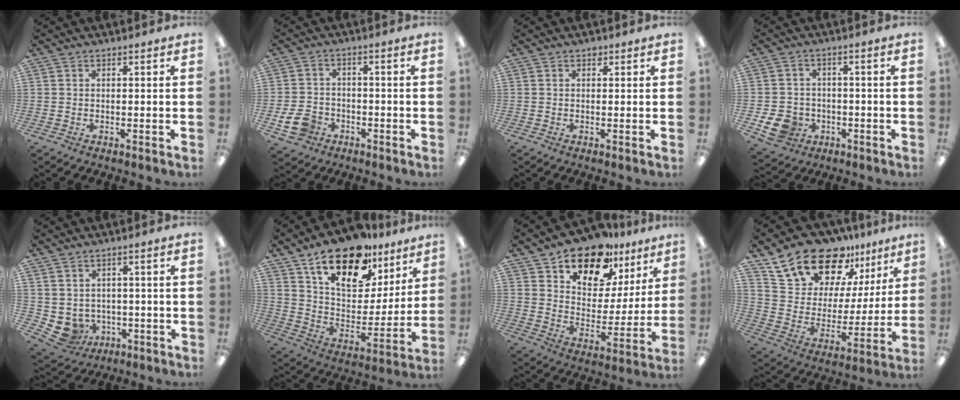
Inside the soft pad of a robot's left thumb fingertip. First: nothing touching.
{"total": 6.6, "force": [-3.5, 4.7, 3.1], "torque": [-0.071, 0.014, -0.064]}
{"total": 0.9, "force": [0.5, 0.6, 0.4], "torque": [0.001, -0.003, 0.008]}
{"total": 7.0, "force": [-3.0, 5.7, 2.5], "torque": [-0.059, 0.013, -0.055]}
{"total": 4.8, "force": [-0.8, 4.5, 1.5], "torque": [-0.054, -0.003, -0.009]}
{"total": 20.7, "force": [14.5, 9.9, 10.8], "torque": [-0.183, -0.090, 0.256]}
{"total": 16.1, "force": [12.8, 7.9, 5.5], "torque": [-0.093, -0.097, 0.232]}
{"total": 21.0, "force": [16.5, 10.4, 7.9], "torque": [-0.142, -0.118, 0.298]}